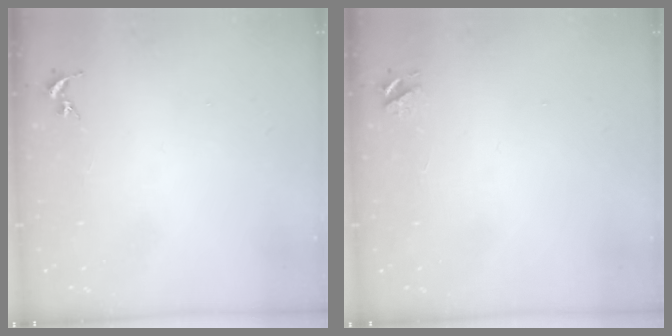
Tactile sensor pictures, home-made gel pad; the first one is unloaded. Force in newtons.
{"total": 3.9, "press": 3.9, "slide": 0.4}